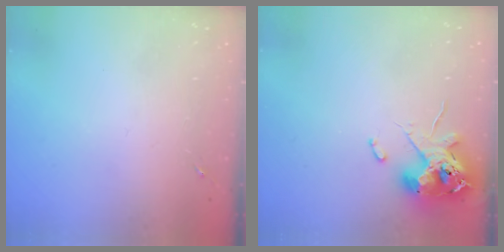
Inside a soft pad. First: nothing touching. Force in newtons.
{"total": 12.0, "press": 11.9, "slide": 1.9}